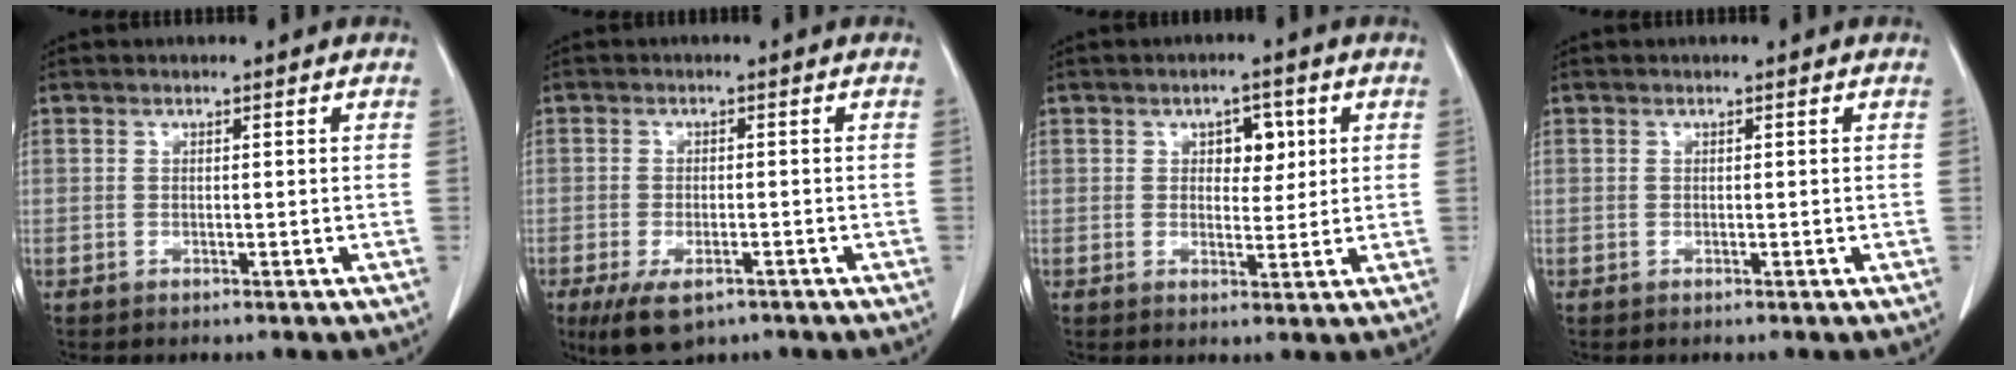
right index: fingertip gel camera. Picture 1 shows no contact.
{"total": 6.5, "force": [-4.1, 2.9, 4.2], "torque": [-0.071, -0.010, -0.061]}
{"total": 3.9, "force": [1.3, 2.4, 2.8], "torque": [-0.035, 0.007, 0.021]}
{"total": 0.0}